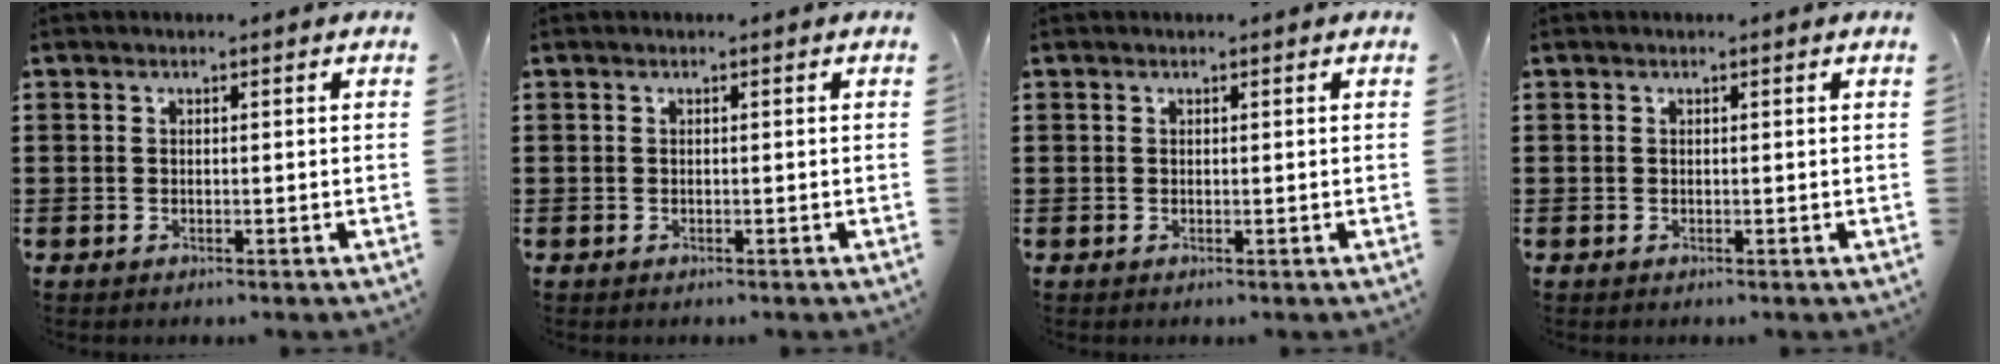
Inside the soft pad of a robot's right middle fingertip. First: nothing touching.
{"total": 0.0}
{"total": 0.0}
{"total": 0.0}